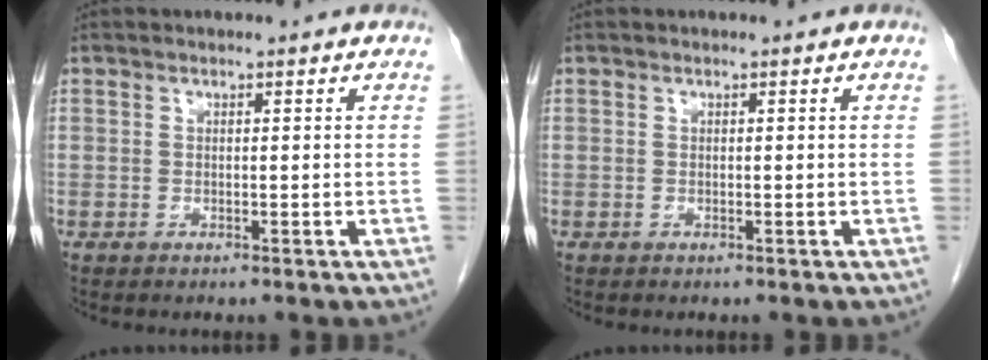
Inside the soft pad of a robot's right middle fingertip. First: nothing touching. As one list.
[{"total": 0.0}]